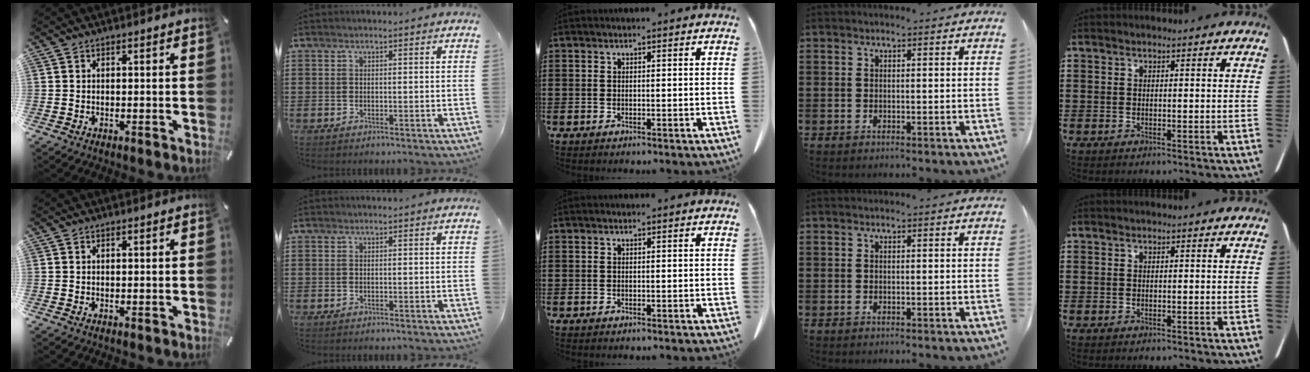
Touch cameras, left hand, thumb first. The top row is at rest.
{}